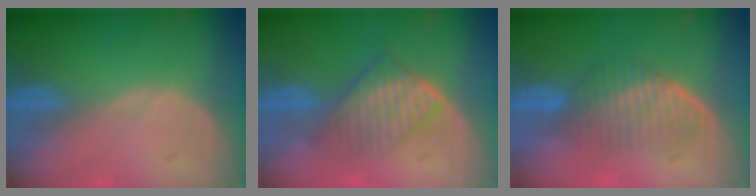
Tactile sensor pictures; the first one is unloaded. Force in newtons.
{"total": 6.3, "press": 6.2, "slide": 1.5}
{"total": 6.0, "press": 5.7, "slide": 1.6}